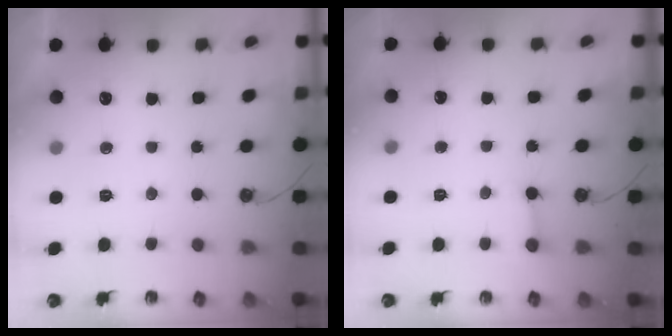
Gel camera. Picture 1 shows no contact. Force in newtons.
{"total": 2.4, "press": 2.4, "slide": 0.4}